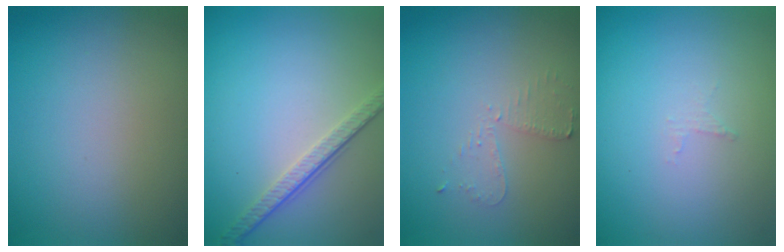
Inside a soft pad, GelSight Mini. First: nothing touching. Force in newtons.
{"total": 3.5, "press": 2.4, "slide": 2.5}
{"total": 1.9, "press": 1.9, "slide": 0.4}
{"total": 0.7, "press": 0.6, "slide": 0.2}